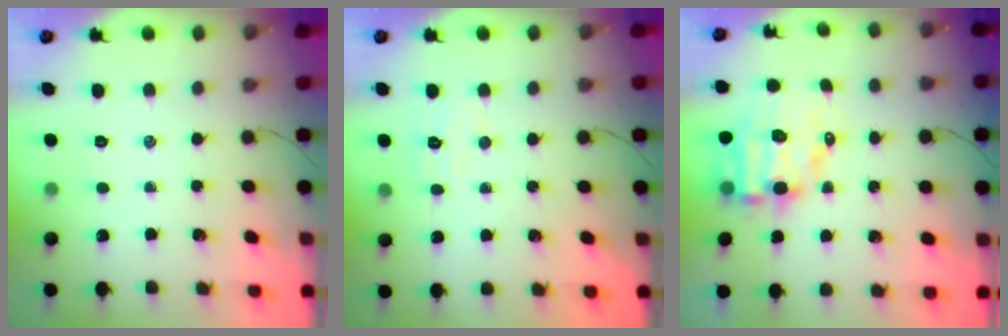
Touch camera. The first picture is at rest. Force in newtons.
{"total": 5.7, "press": 5.6, "slide": 1.0}
{"total": 9.5, "press": 9.2, "slide": 2.6}